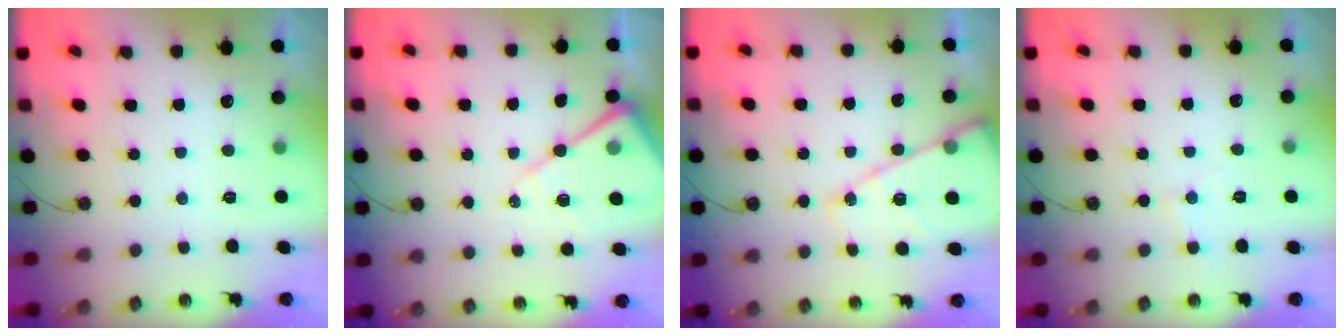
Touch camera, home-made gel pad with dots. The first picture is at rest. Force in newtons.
{"total": 14.5, "press": 14.4, "slide": 1.4}
{"total": 14.3, "press": 14.2, "slide": 1.4}
{"total": 5.8, "press": 5.7, "slide": 0.8}